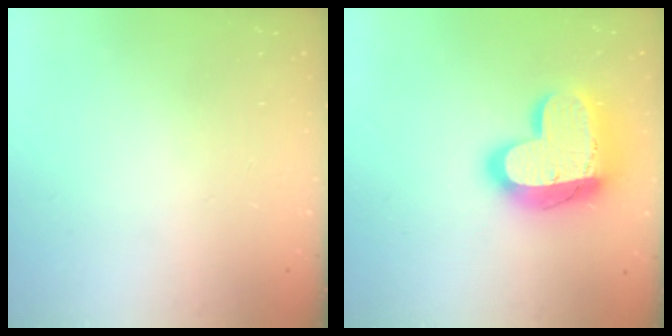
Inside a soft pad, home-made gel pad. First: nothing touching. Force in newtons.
{"total": 19.7, "press": 19.7, "slide": 1.4}